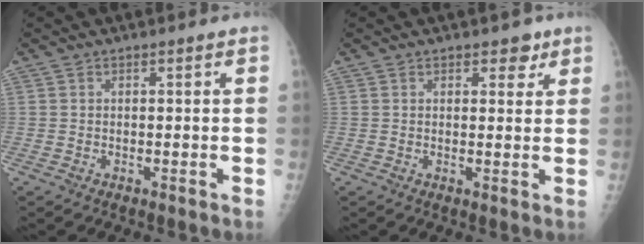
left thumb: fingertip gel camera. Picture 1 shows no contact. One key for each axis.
{"total": 2.9, "fx": 1.9, "fy": 1.7, "fz": 1.4, "tx": 0.004, "ty": -0.009, "tz": 0.022}